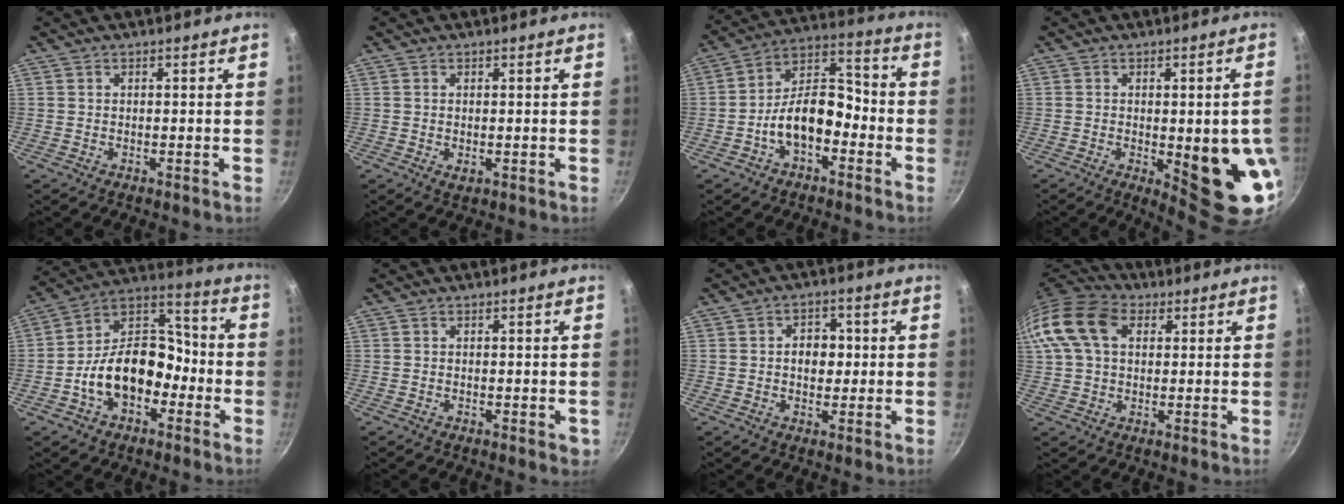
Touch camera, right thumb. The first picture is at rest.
{"total": 1.4, "force": [0.0, 0.8, 1.2], "torque": [-0.018, -0.004, 0.000]}
{"total": 12.3, "force": [-4.3, 7.3, 9.0], "torque": [-0.117, 0.065, -0.083]}
{"total": 15.3, "force": [-2.8, 4.9, 14.2], "torque": [-0.149, -0.005, -0.025]}
{"total": 16.5, "force": [-5.3, 11.2, 10.9], "torque": [-0.130, 0.068, -0.101]}
{"total": 1.5, "force": [-0.5, 0.7, 1.2], "torque": [-0.011, 0.000, -0.007]}
{"total": 5.2, "force": [0.2, 4.0, 3.3], "torque": [-0.017, 0.008, -0.002]}
{"total": 15.3, "force": [4.3, 10.5, 10.3], "torque": [-0.199, 0.025, 0.064]}